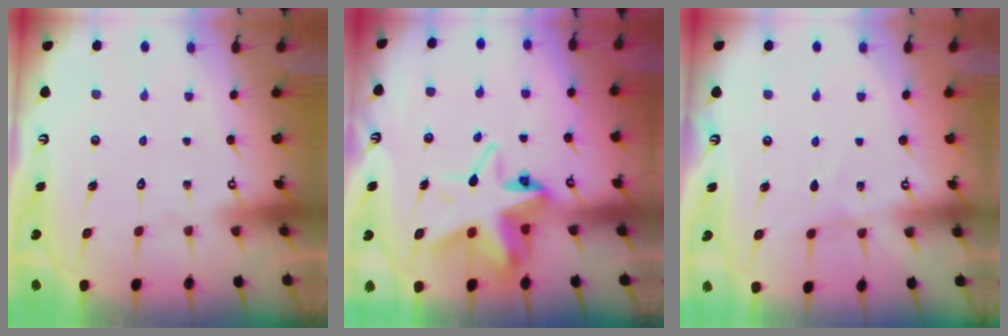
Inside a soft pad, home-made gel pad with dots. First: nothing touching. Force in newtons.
{"total": 10.1, "press": 9.9, "slide": 2.0}
{"total": 2.9, "press": 2.9, "slide": 0.4}